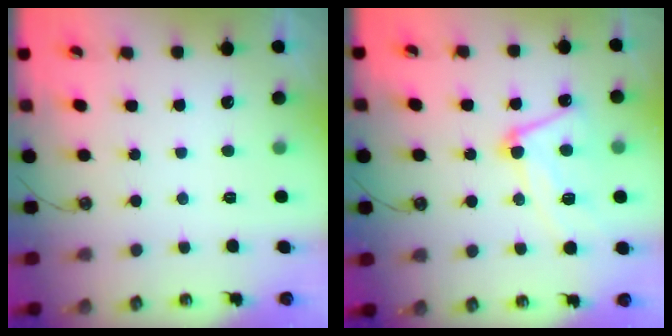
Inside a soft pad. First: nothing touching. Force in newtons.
{"total": 11.2, "press": 11.2, "slide": 1.0}